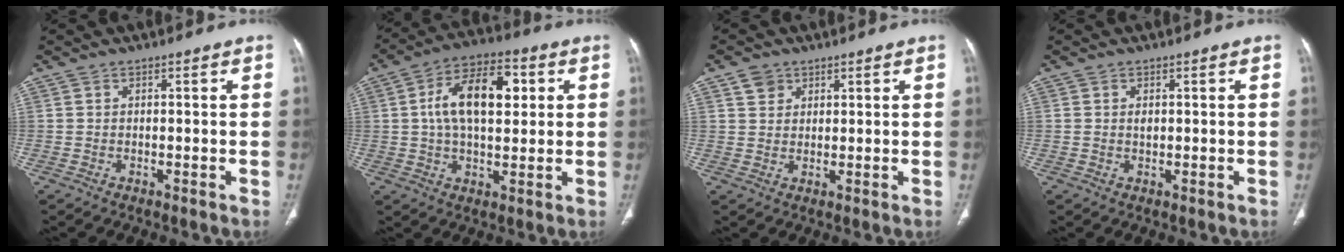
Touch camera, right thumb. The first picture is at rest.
{"total": 14.1, "force": [2.7, 7.4, 11.7], "torque": [-0.187, 0.016, 0.040]}
{"total": 3.2, "force": [1.8, 2.5, 0.8], "torque": [0.002, -0.007, 0.033]}
{"total": 1.0, "force": [0.2, 0.6, 0.8], "torque": [-0.014, 0.000, 0.006]}